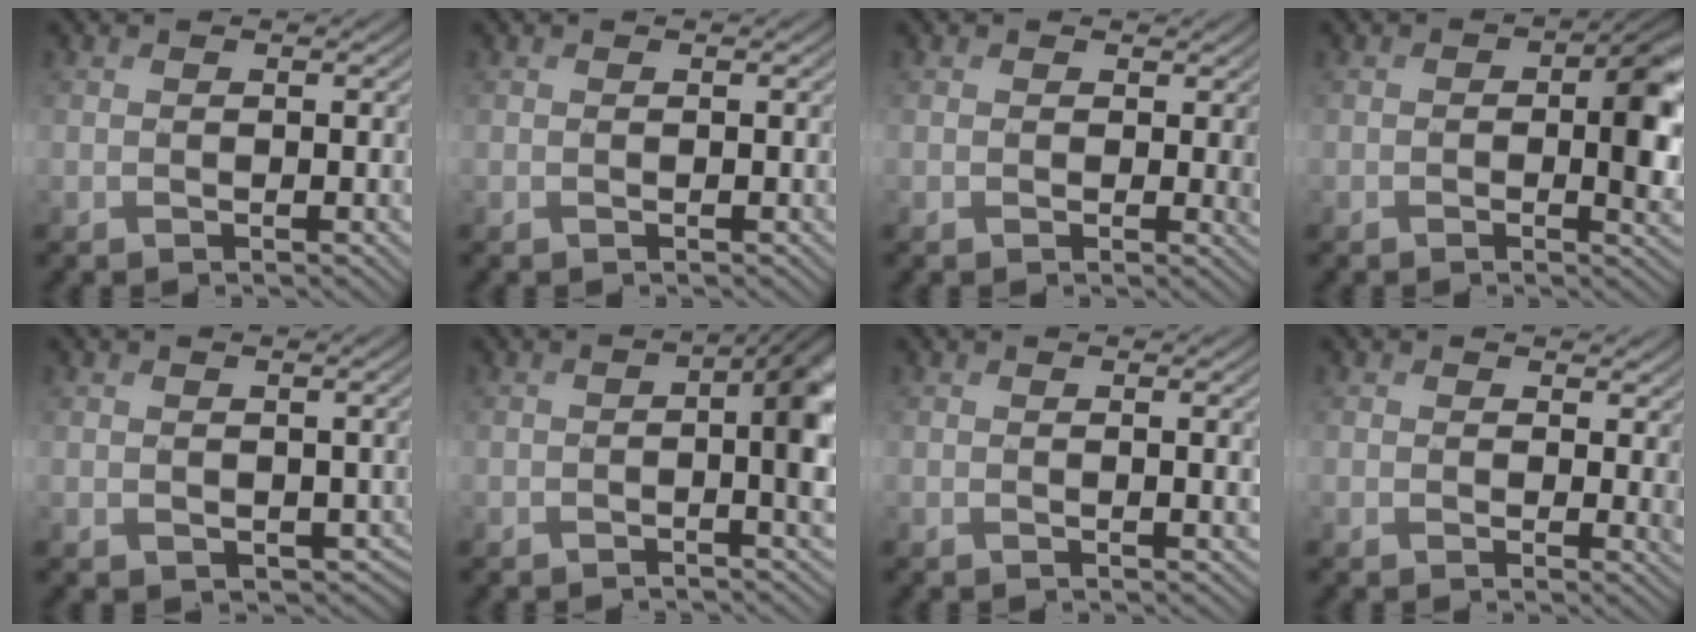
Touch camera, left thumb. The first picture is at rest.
{"total": 0.0}
{"total": 1.7, "force": [0.5, 1.4, 0.7], "torque": [-0.018, -0.005, 0.004]}
{"total": 6.0, "force": [-0.1, 3.6, 4.8], "torque": [-0.056, -0.013, -0.004]}
{"total": 3.2, "force": [0.4, 2.6, 1.8], "torque": [-0.045, -0.020, 0.011]}
{"total": 5.1, "force": [-0.5, 1.5, 4.8], "torque": [-0.060, -0.001, -0.009]}
{"total": 2.6, "force": [0.8, 0.4, 2.4], "torque": [-0.033, 0.003, 0.011]}
{"total": 2.9, "force": [1.2, 1.9, 1.7], "torque": [-0.027, -0.009, 0.019]}